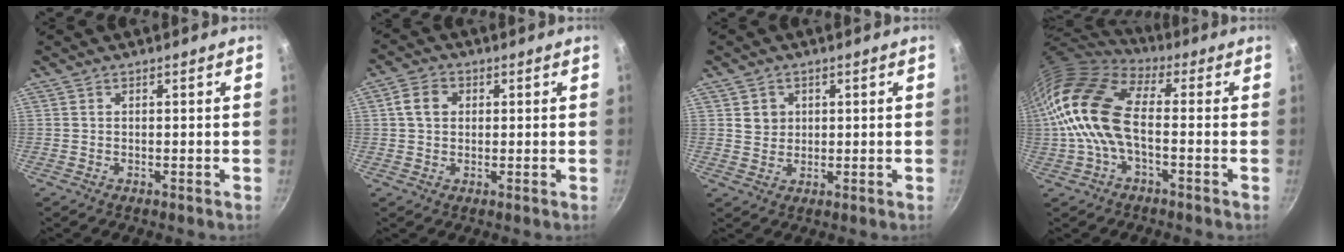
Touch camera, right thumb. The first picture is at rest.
{"total": 4.9, "force": [1.0, 3.9, 2.8], "torque": [-0.039, 0.007, 0.012]}
{"total": 3.5, "force": [0.9, 3.2, 1.1], "torque": [-0.001, 0.002, 0.018]}
{"total": 16.1, "force": [-0.9, 8.5, 13.6], "torque": [-0.251, 0.024, -0.030]}